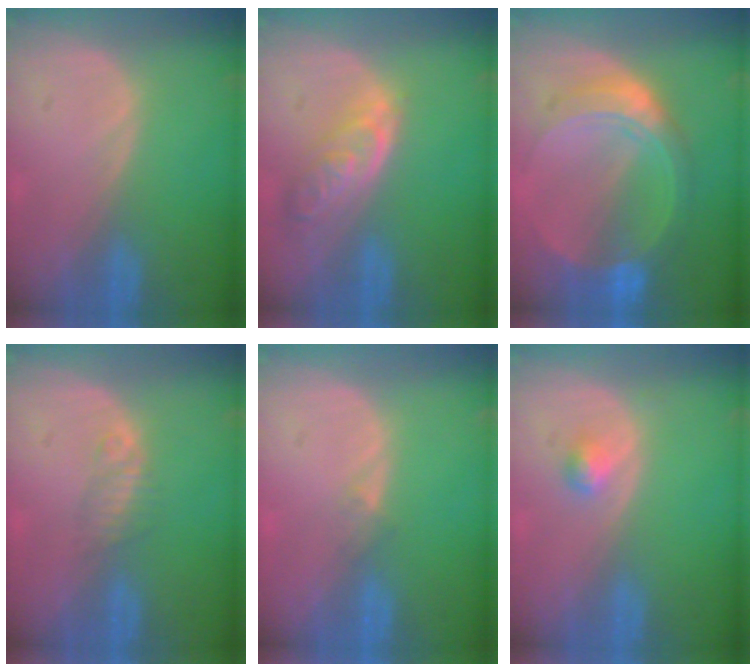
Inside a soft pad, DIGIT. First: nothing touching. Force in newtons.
{"total": 6.2, "press": 5.7, "slide": 2.6}
{"total": 8.7, "press": 8.7, "slide": 0.7}
{"total": 2.2, "press": 1.9, "slide": 1.0}
{"total": 1.2, "press": 0.9, "slide": 0.9}
{"total": 1.7, "press": 1.7, "slide": 0.2}